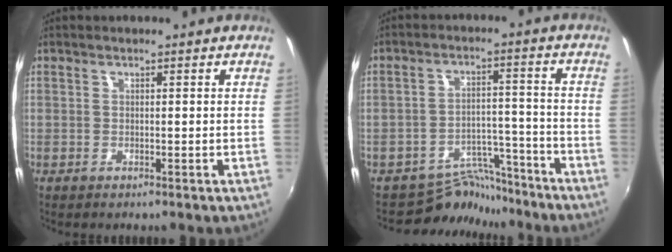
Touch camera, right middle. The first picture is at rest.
{"total": 8.3, "force": [-7.6, 3.3, -0.3], "torque": [-0.001, 0.035, -0.117]}